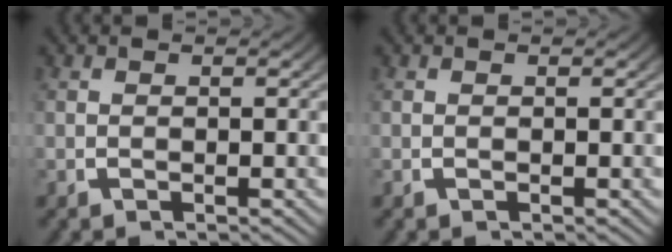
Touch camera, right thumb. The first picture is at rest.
{"total": 0.0}